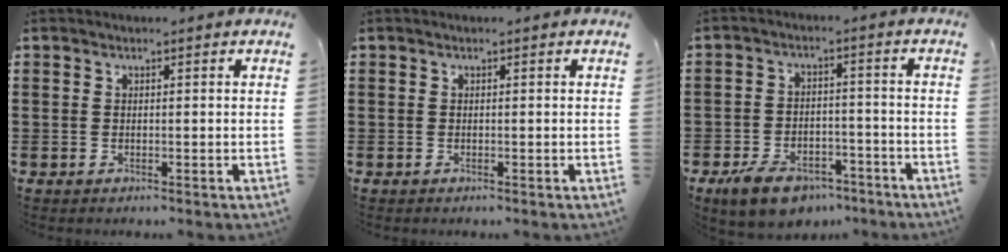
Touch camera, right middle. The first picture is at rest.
{"total": 0.0}
{"total": 6.1, "force": [-4.9, 2.6, 2.5], "torque": [-0.058, 0.010, -0.098]}